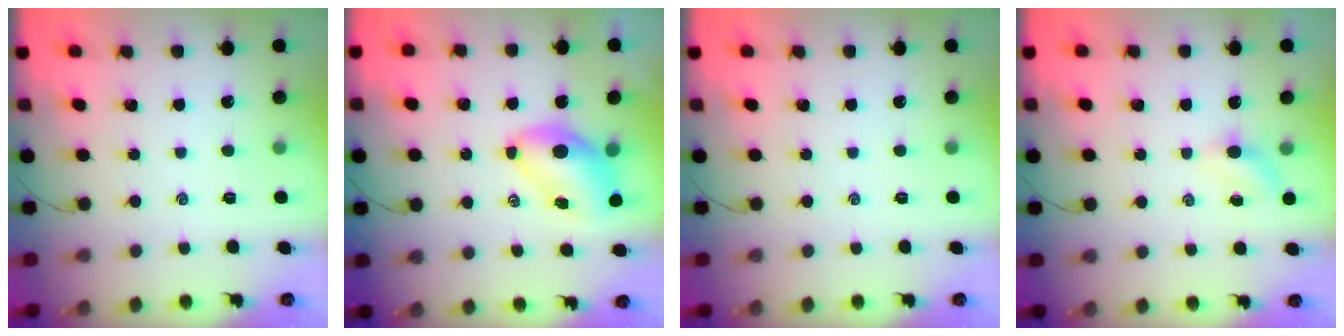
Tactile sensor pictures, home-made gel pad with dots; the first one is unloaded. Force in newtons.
{"total": 7.4, "press": 7.4, "slide": 1.0}
{"total": 0.0}
{"total": 3.1, "press": 2.9, "slide": 1.0}